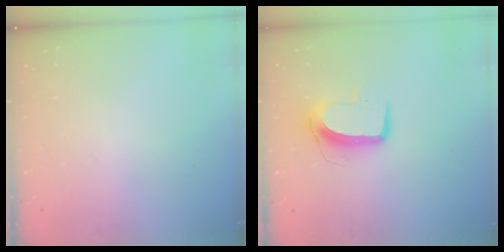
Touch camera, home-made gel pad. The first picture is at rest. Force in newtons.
{"total": 10.0, "press": 10.0, "slide": 0.3}